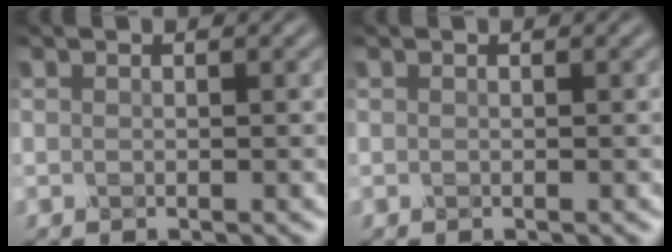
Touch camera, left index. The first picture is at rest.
{"total": 0.0}